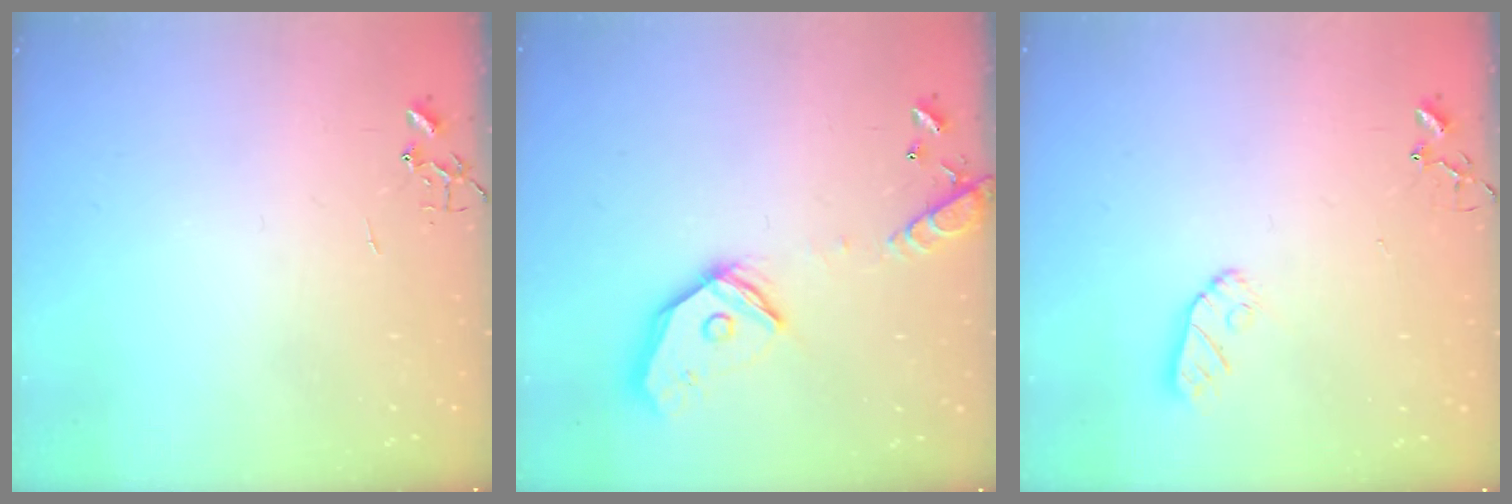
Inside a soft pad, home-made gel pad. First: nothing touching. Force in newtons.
{"total": 17.6, "press": 17.4, "slide": 2.7}
{"total": 7.2, "press": 7.2, "slide": 0.4}